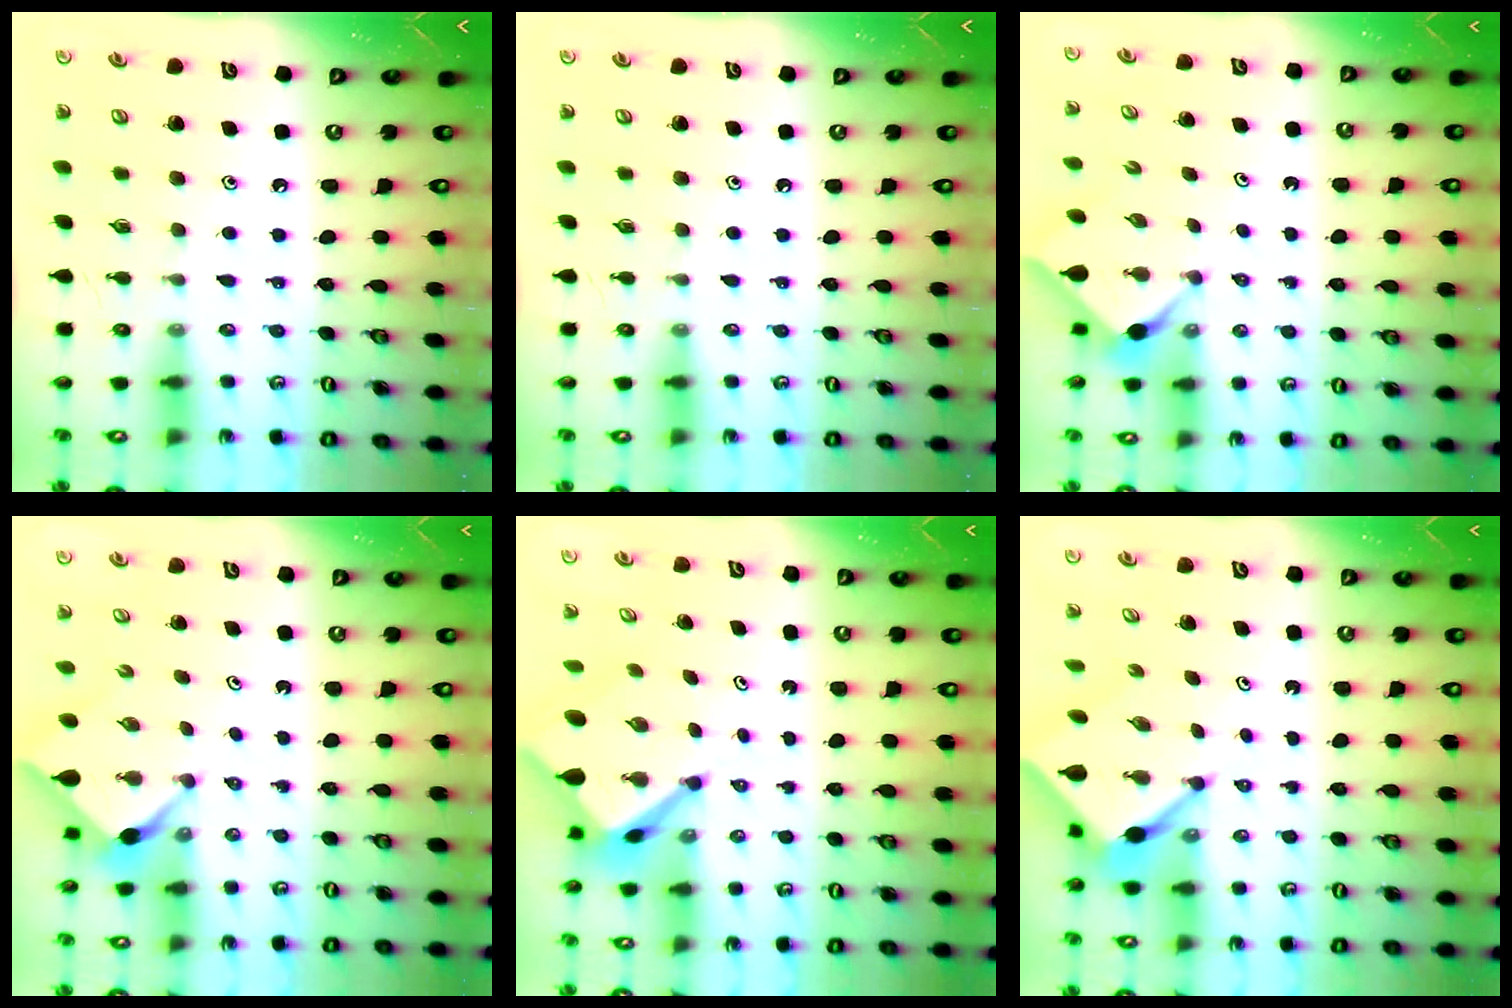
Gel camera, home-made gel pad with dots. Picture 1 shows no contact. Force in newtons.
{"total": 0.0}
{"total": 3.0, "press": 3.0, "slide": 0.3}
{"total": 2.7, "press": 2.6, "slide": 0.3}
{"total": 5.7, "press": 5.6, "slide": 0.6}
{"total": 5.9, "press": 5.9, "slide": 0.4}